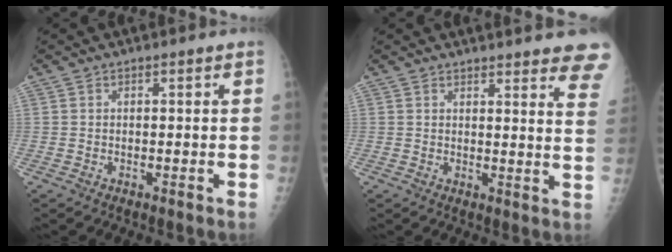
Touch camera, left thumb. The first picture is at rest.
{"total": 14.5, "force": [13.1, 2.1, 5.9], "torque": [-0.041, -0.085, 0.127]}